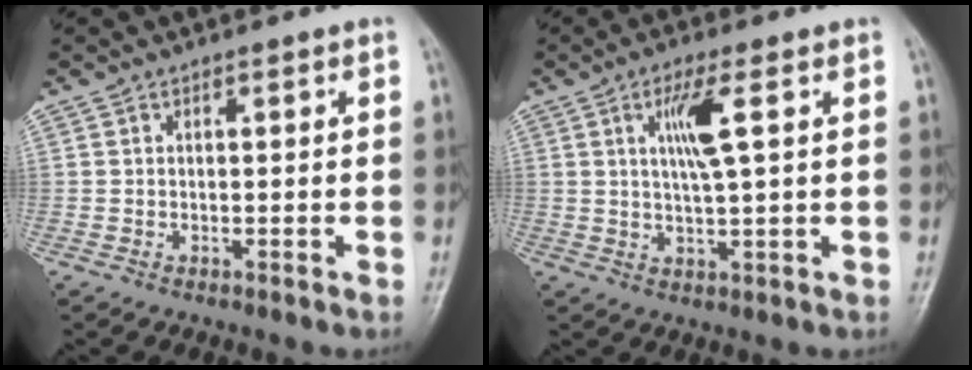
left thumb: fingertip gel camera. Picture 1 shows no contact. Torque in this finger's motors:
{"motor_torque": [1.20, 0.89, 1.06, -0.06, 0.20]}